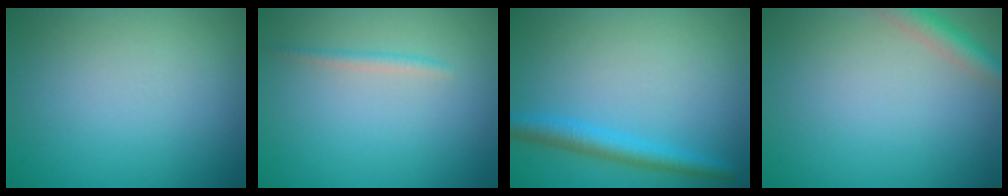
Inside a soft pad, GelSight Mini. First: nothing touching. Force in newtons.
{"total": 1.0, "press": 1.0, "slide": 0.0}
{"total": 3.0, "press": 3.0, "slide": 0.2}
{"total": 2.9, "press": 2.9, "slide": 0.1}